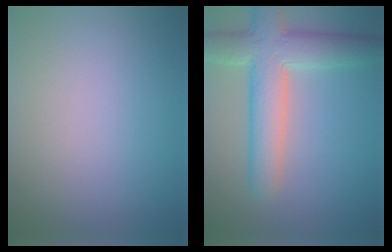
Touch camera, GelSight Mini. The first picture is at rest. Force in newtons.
{"total": 7.3, "press": 7.2, "slide": 0.8}